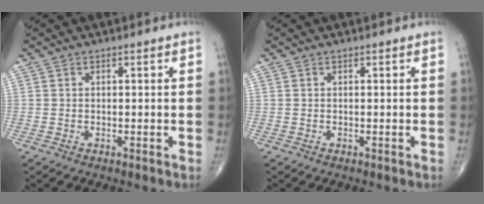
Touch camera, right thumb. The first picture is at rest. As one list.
[{"total": 0.0}]